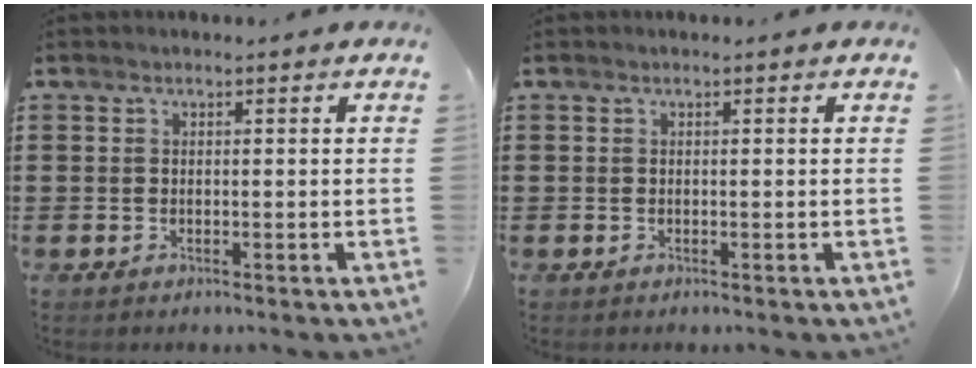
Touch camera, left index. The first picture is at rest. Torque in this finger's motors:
{"motor_torque": [0.00, 0.00, 0.00, 0.01]}